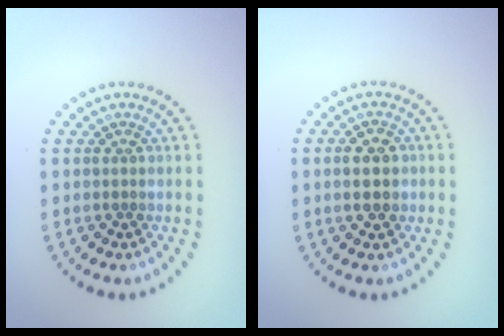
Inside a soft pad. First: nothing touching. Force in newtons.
{"total": 3.5, "press": 3.5, "slide": 0.2}